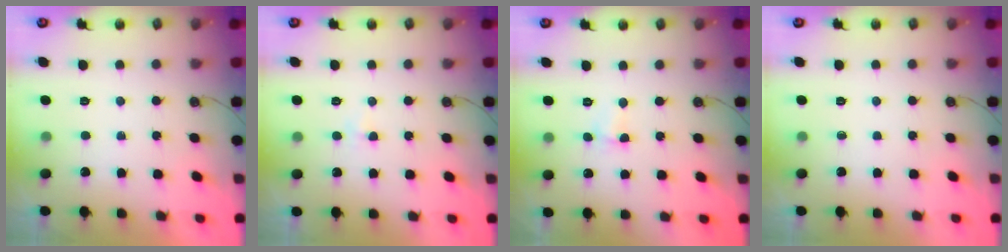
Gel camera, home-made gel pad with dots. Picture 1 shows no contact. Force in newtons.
{"total": 2.3, "press": 2.3, "slide": 0.4}
{"total": 1.6, "press": 1.4, "slide": 0.6}
{"total": 0.0}